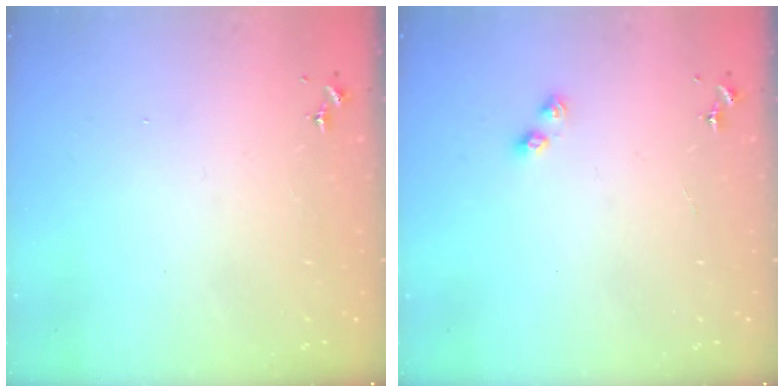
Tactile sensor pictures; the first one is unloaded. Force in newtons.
{"total": 3.8, "press": 3.7, "slide": 0.7}